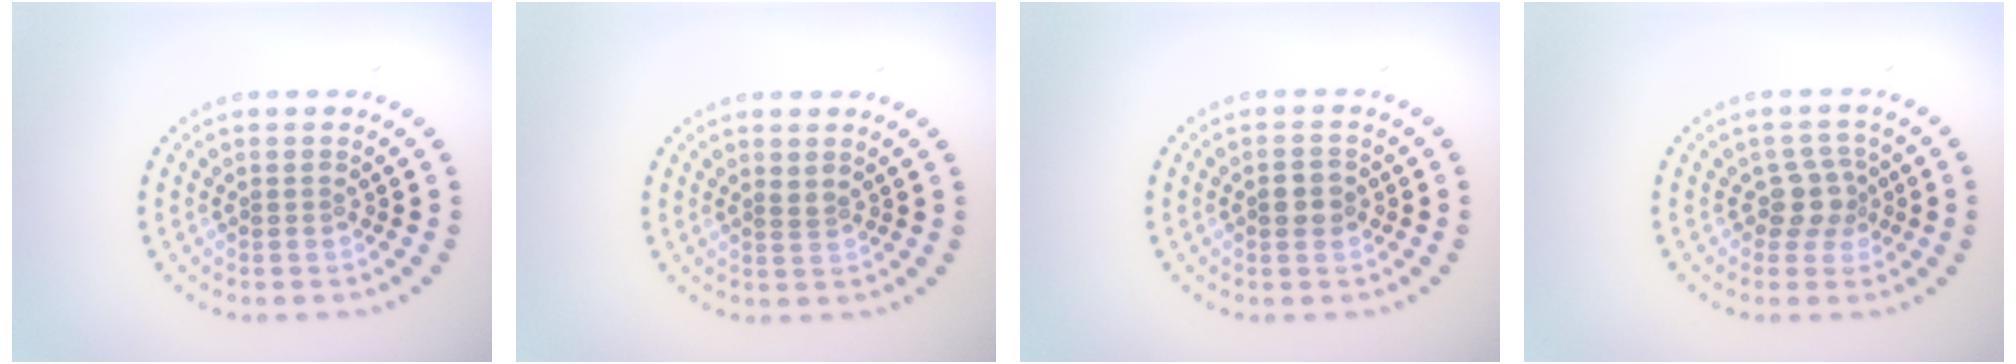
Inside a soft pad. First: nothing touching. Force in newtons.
{"total": 0.7, "press": 0.4, "slide": 0.6}
{"total": 1.9, "press": 1.9, "slide": 0.2}
{"total": 2.5, "press": 2.1, "slide": 1.4}